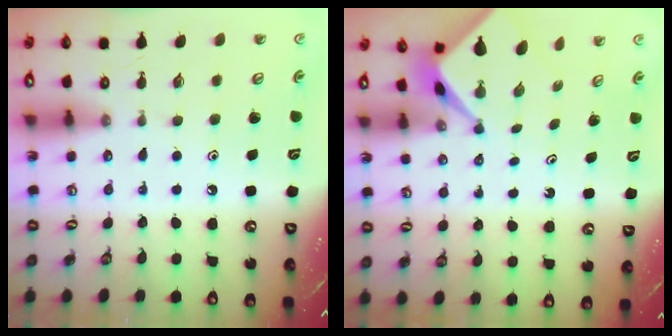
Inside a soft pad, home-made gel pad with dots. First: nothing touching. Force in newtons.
{"total": 2.4, "press": 2.3, "slide": 0.3}